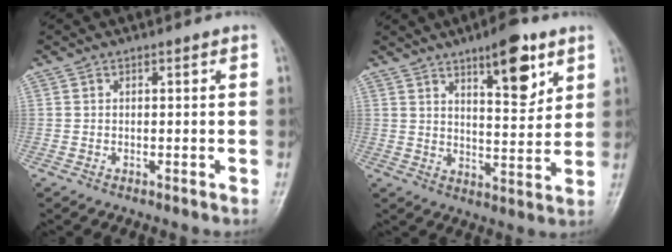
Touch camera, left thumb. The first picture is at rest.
{"total": 10.8, "force": [6.2, 3.7, 8.1], "torque": [-0.098, -0.037, 0.096]}